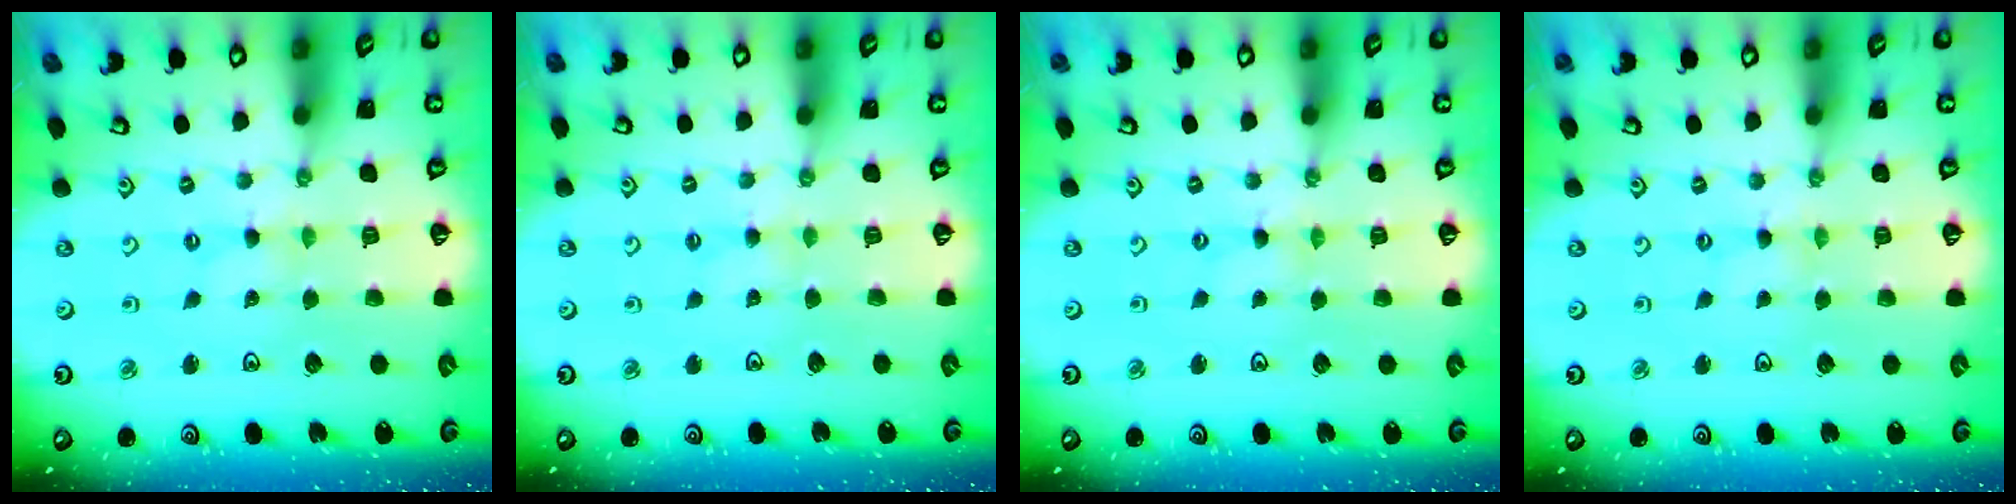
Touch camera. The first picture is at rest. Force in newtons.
{"total": 1.5, "press": 1.5, "slide": 0.3}
{"total": 0.0}
{"total": 0.0}